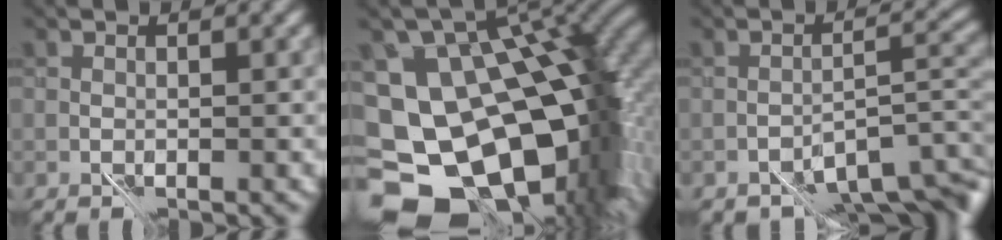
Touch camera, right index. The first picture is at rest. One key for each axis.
{"total": 18.7, "fx": -5.3, "fy": 12.7, "fz": 12.7, "tx": -0.205, "ty": -0.032, "tz": -0.045}
{"total": 6.4, "fx": -4.1, "fy": 2.5, "fz": 4.2, "tx": -0.044, "ty": -0.003, "tz": -0.064}